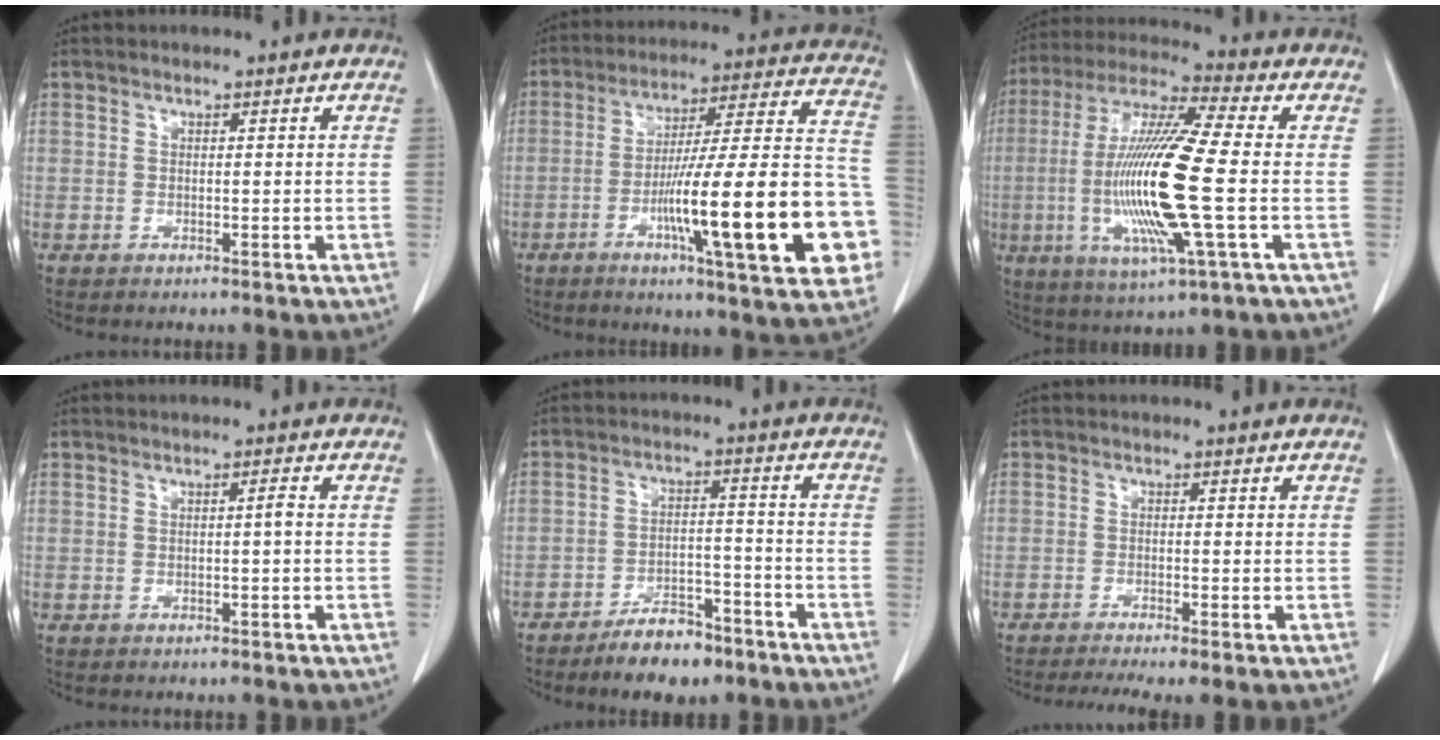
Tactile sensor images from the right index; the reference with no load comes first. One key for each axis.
{"total": 25.0, "fx": -7.5, "fy": 2.4, "fz": 23.7, "tx": -0.281, "ty": 0.008, "tz": -0.109}
{"total": 18.5, "fx": -2.6, "fy": 0.9, "fz": 18.3, "tx": -0.379, "ty": -0.013, "tz": -0.055}
{"total": 0.9, "fx": 0.0, "fy": 0.0, "fz": 0.9, "tx": -0.016, "ty": 0.002, "tz": -0.001}
{"total": 7.6, "fx": -5.7, "fy": 3.0, "fz": 3.9, "tx": -0.063, "ty": 0.006, "tz": -0.093}
{"total": 5.6, "fx": -4.2, "fy": 0.6, "fz": 3.7, "tx": -0.055, "ty": -0.012, "tz": -0.067}